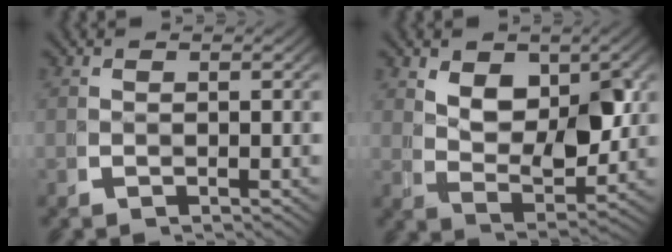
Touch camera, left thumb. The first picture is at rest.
{"total": 5.5, "force": [1.7, 3.1, 4.2], "torque": [-0.083, -0.019, 0.040]}